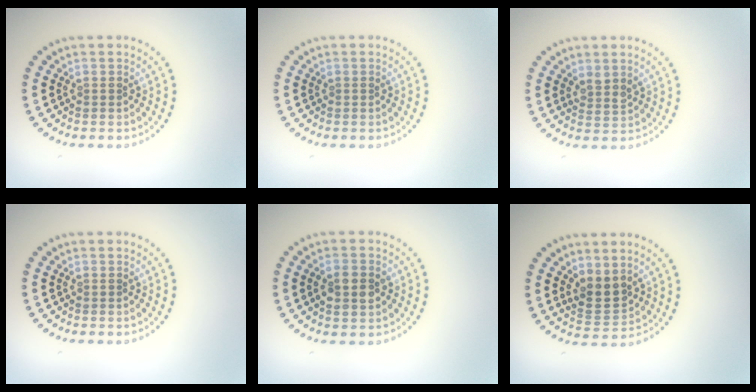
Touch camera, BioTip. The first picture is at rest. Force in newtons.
{"total": 0.0}
{"total": 1.3, "press": 1.0, "slide": 0.7}
{"total": 0.0}
{"total": 2.5, "press": 2.5, "slide": 0.2}
{"total": 2.6, "press": 2.3, "slide": 1.3}